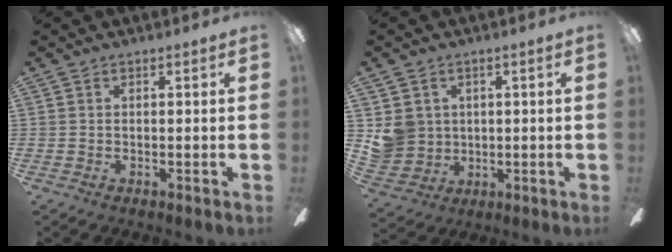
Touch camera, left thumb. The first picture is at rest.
{"total": 6.9, "force": [1.8, 6.6, 1.1], "torque": [-0.028, -0.004, 0.040]}